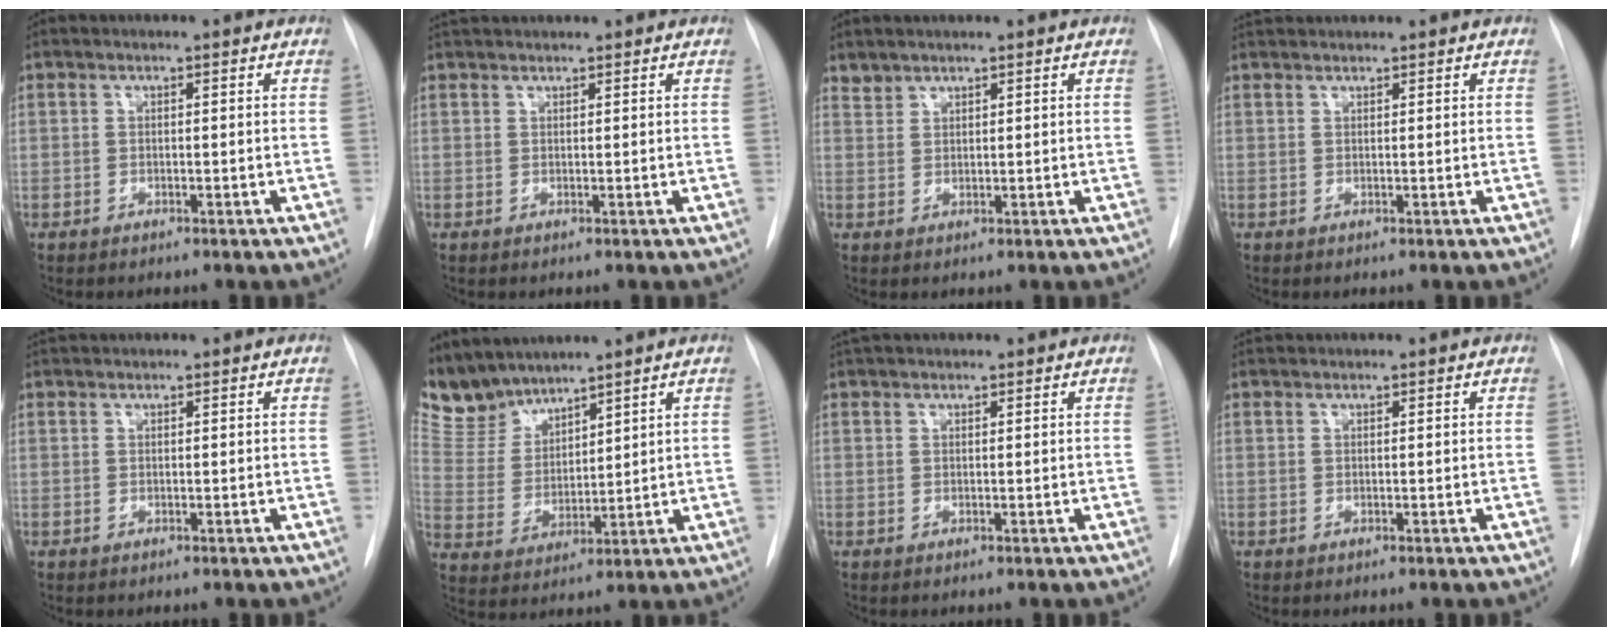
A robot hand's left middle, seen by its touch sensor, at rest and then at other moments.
{"total": 3.4, "force": [3.2, 0.5, 1.0], "torque": [-0.009, 0.035, 0.055]}
{"total": 1.5, "force": [1.4, 0.4, -0.2], "torque": [0.006, 0.005, 0.028]}
{"total": 2.7, "force": [2.6, 0.3, 0.6], "torque": [-0.005, 0.031, 0.047]}
{"total": 2.0, "force": [2.0, 0.2, 0.4], "torque": [-0.005, 0.027, 0.037]}
{"total": 7.9, "force": [7.6, 2.1, 0.7], "torque": [-0.028, 0.006, 0.172]}
{"total": 3.9, "force": [3.6, 0.9, 1.3], "torque": [-0.013, 0.038, 0.059]}
{"total": 1.7, "force": [1.7, 0.1, 0.2], "torque": [-0.004, 0.025, 0.032]}